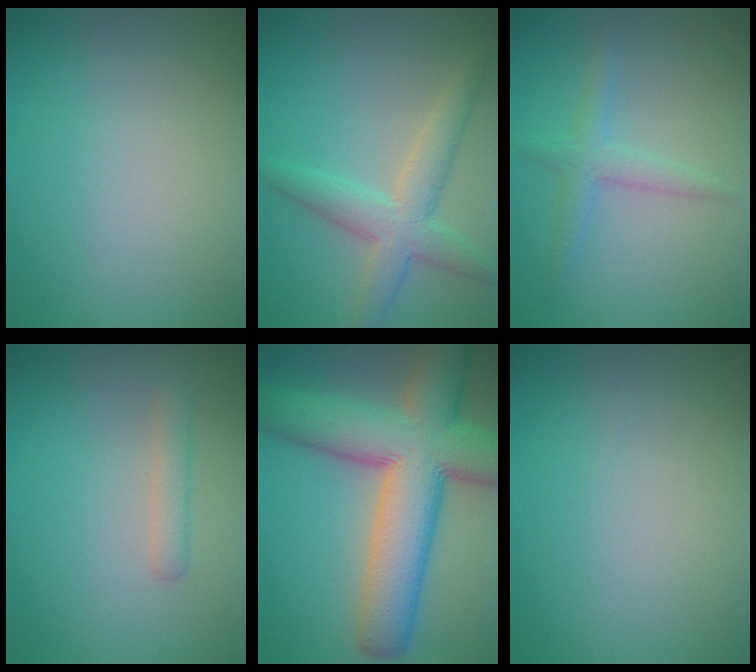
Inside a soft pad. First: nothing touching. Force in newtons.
{"total": 4.5, "press": 4.5, "slide": 0.0}
{"total": 2.2, "press": 2.2, "slide": 0.1}
{"total": 1.8, "press": 1.8, "slide": 0.1}
{"total": 13.5, "press": 13.5, "slide": 0.6}
{"total": 0.0}